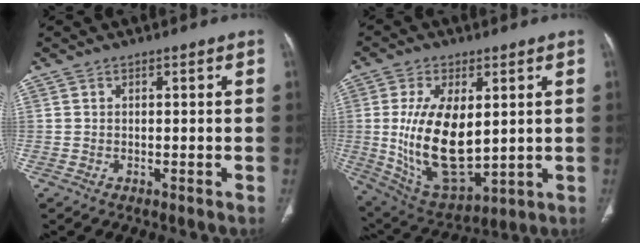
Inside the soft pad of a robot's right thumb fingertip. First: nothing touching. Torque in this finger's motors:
{"motor_torque": [-0.32, 1.72, 1.01, 1.06, 0.21]}